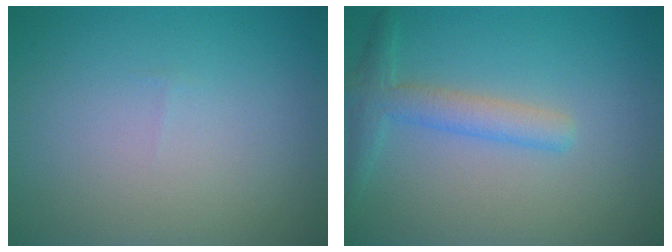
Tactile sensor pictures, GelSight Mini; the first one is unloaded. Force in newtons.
{"total": 2.8, "press": 2.8, "slide": 0.1}